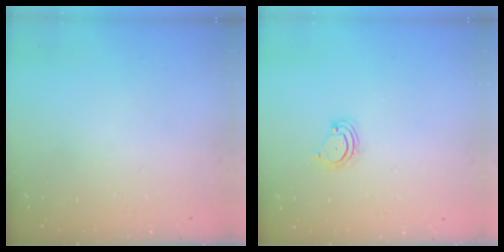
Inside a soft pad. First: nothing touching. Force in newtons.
{"total": 3.3, "press": 3.2, "slide": 0.7}